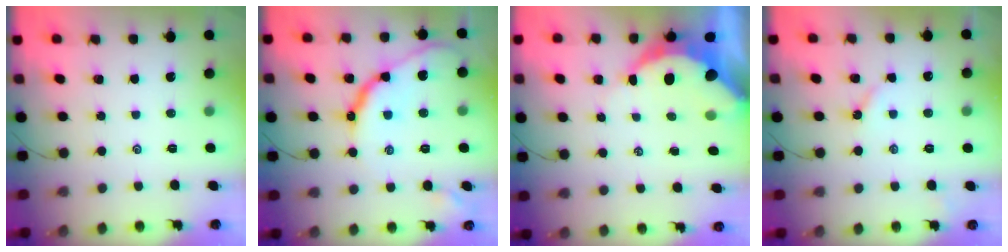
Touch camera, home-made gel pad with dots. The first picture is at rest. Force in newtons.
{"total": 13.4, "press": 13.3, "slide": 0.5}
{"total": 9.9, "press": 9.9, "slide": 1.0}
{"total": 3.0, "press": 3.0, "slide": 0.3}